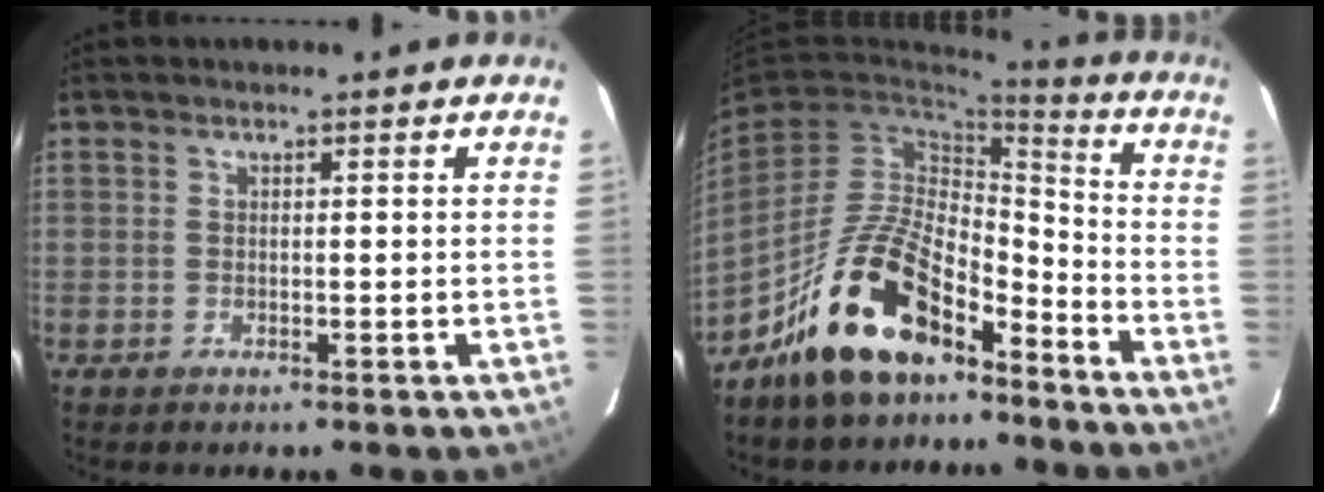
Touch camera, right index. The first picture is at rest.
{"total": 16.3, "force": [-11.1, 7.1, 9.7], "torque": [-0.190, 0.024, -0.190]}